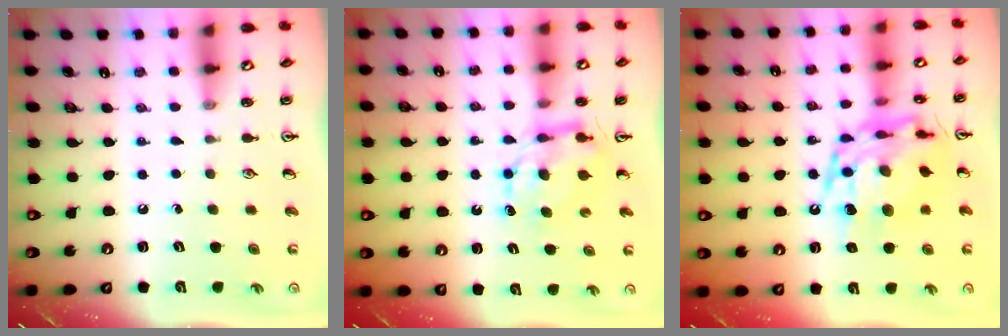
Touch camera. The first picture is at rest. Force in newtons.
{"total": 6.7, "press": 6.7, "slide": 0.5}
{"total": 17.5, "press": 17.5, "slide": 1.4}